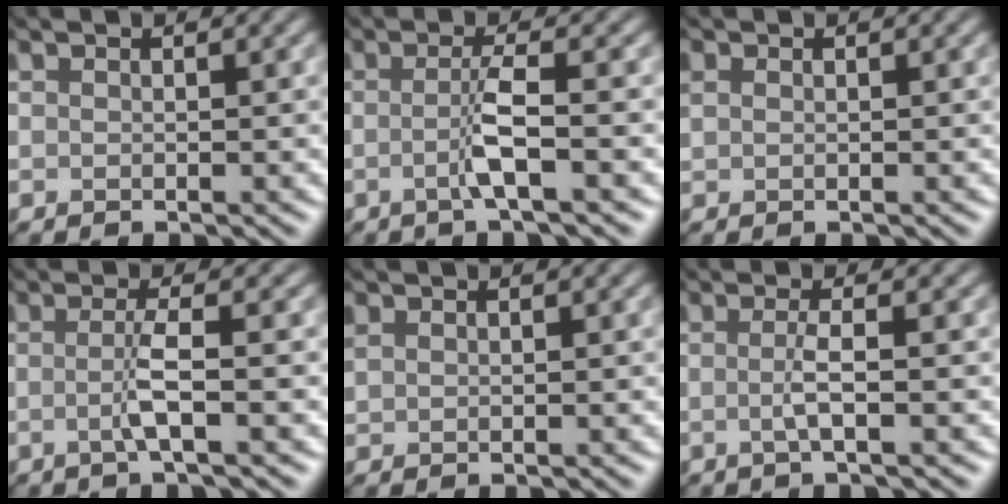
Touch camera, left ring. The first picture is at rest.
{"total": 2.8, "force": [-0.7, 0.2, 2.7], "torque": [-0.051, 0.001, -0.020]}
{"total": 1.1, "force": [0.4, 0.9, 0.4], "torque": [-0.010, 0.003, 0.008]}
{"total": 2.6, "force": [-0.4, 0.3, 2.5], "torque": [-0.048, -0.005, -0.014]}
{"total": 1.1, "force": [0.8, 0.7, 0.4], "torque": [-0.011, 0.002, 0.019]}
{"total": 1.9, "force": [-0.2, 0.3, 1.9], "torque": [-0.035, -0.004, -0.009]}